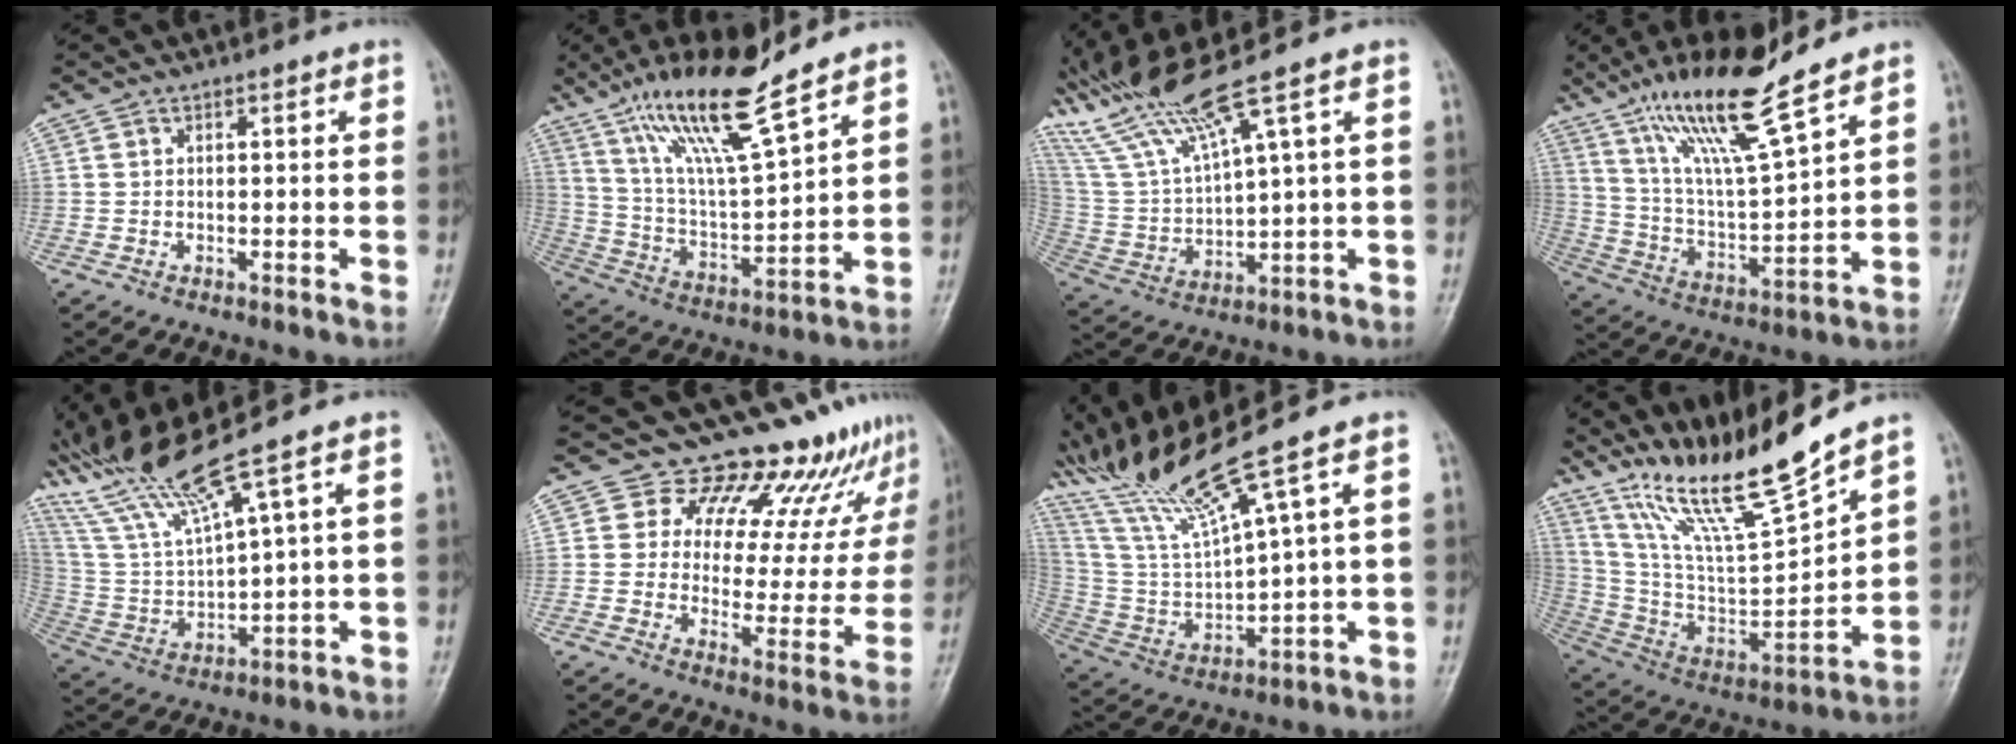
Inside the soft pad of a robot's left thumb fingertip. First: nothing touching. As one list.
[{"total": 16.6, "force": [11.7, 2.3, 11.6], "torque": [-0.202, -0.058, 0.224]}, {"total": 14.4, "force": [10.5, 0.0, 9.9], "torque": [-0.205, -0.033, 0.216]}, {"total": 16.6, "force": [11.7, 1.9, 11.6], "torque": [-0.203, -0.059, 0.224]}, {"total": 14.0, "force": [10.8, -1.1, 8.9], "torque": [-0.181, -0.040, 0.222]}, {"total": 15.9, "force": [13.9, 6.4, 4.1], "torque": [0.008, -0.098, 0.160]}, {"total": 15.0, "force": [11.7, -1.6, 9.3], "torque": [-0.187, -0.045, 0.240]}, {"total": 18.3, "force": [15.3, 0.3, 10.0], "torque": [-0.165, -0.082, 0.300]}]